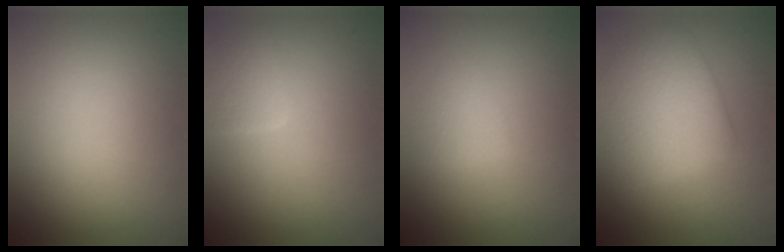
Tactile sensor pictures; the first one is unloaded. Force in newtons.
{"total": 2.1, "press": 2.1, "slide": 0.1}
{"total": 1.1, "press": 1.1, "slide": 0.1}
{"total": 5.1, "press": 5.1, "slide": 0.1}